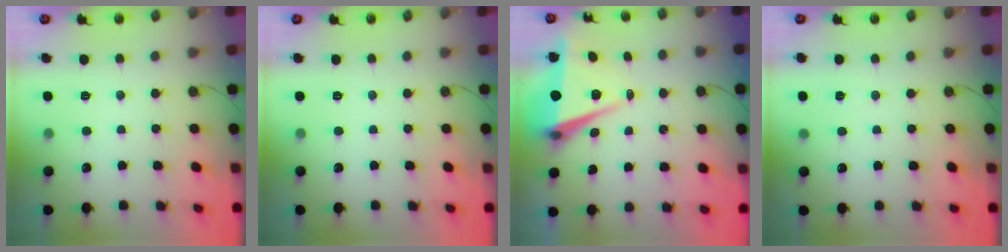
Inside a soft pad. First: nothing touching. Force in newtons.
{"total": 0.0}
{"total": 6.8, "press": 5.4, "slide": 4.1}
{"total": 4.8, "press": 1.9, "slide": 4.4}